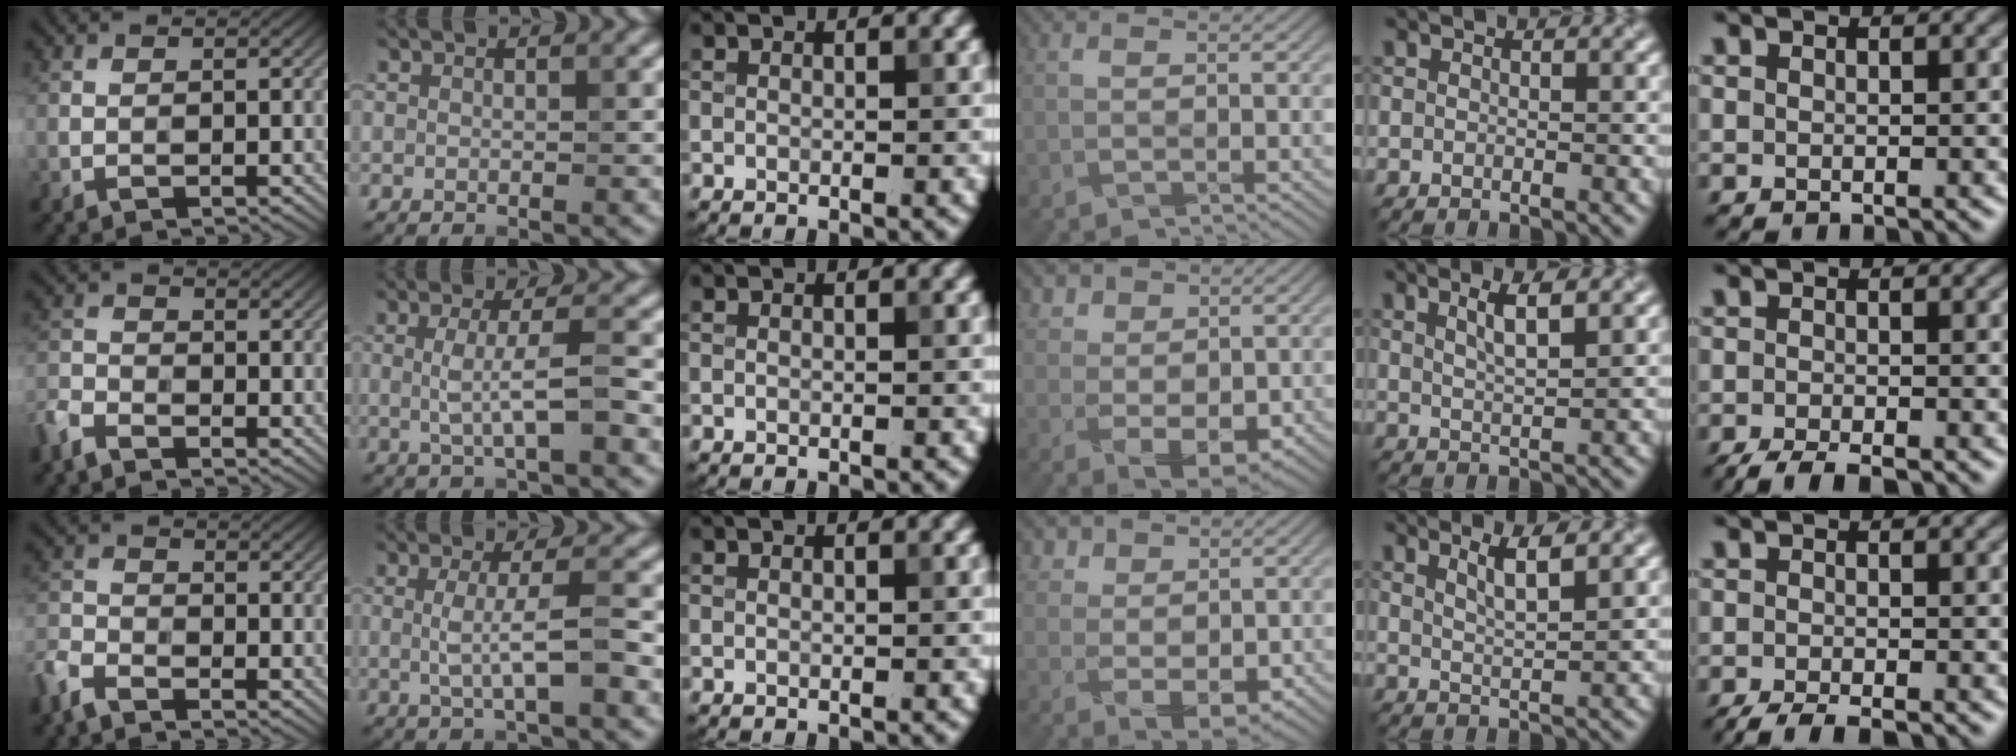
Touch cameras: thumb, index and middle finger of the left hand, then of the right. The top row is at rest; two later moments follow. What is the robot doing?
{"motion": "wrap", "object": "bandage"}